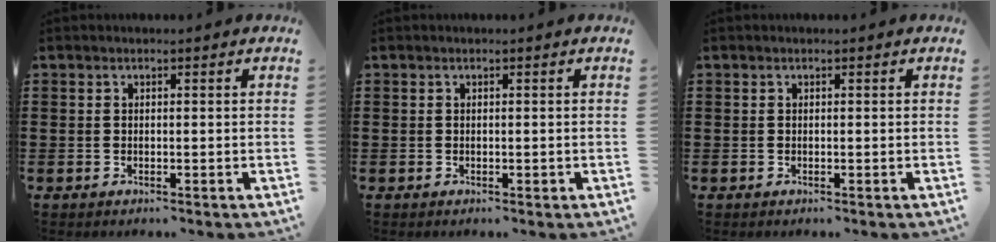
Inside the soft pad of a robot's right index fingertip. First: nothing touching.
{"total": 0.0}
{"total": 0.0}